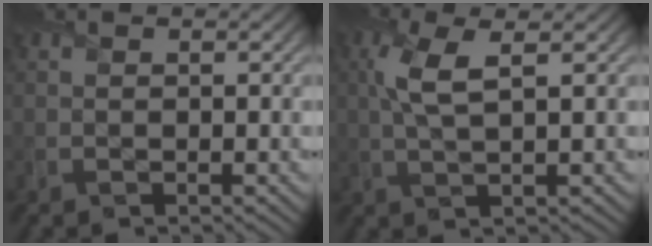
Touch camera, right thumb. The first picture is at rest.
{"total": 4.8, "force": [1.4, 1.3, 4.4], "torque": [-0.103, 0.011, 0.023]}